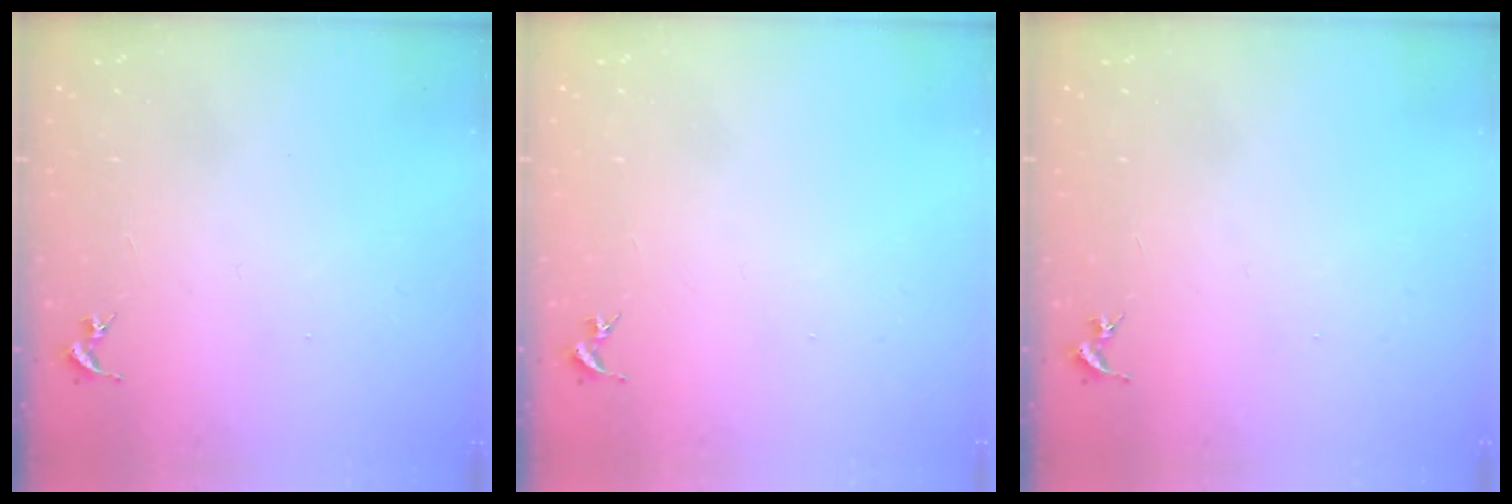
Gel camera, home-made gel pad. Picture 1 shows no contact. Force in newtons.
{"total": 0.0}
{"total": 0.0}